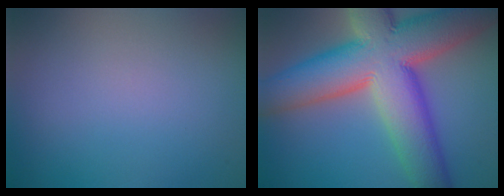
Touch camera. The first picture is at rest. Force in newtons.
{"total": 15.0, "press": 14.9, "slide": 1.2}